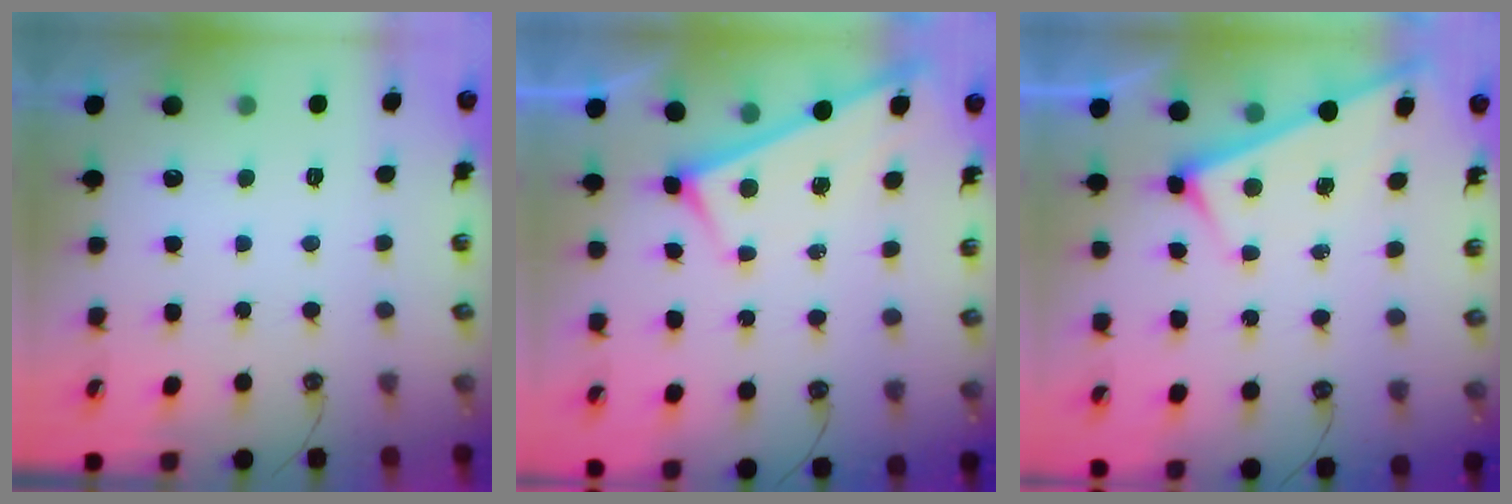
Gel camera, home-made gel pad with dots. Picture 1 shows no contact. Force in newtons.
{"total": 3.3, "press": 3.2, "slide": 0.3}
{"total": 3.4, "press": 3.4, "slide": 0.4}